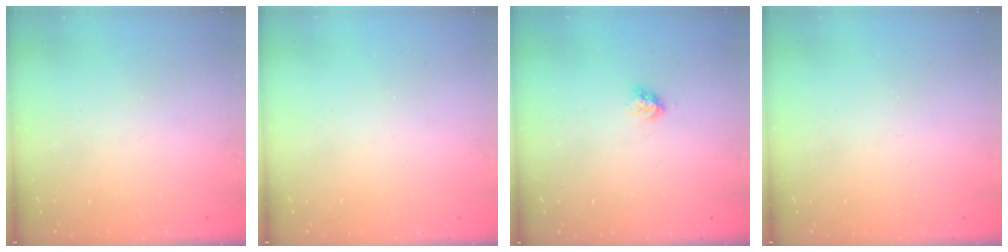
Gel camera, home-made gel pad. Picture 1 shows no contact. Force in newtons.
{"total": 0.0}
{"total": 3.1, "press": 3.1, "slide": 0.3}
{"total": 0.0}